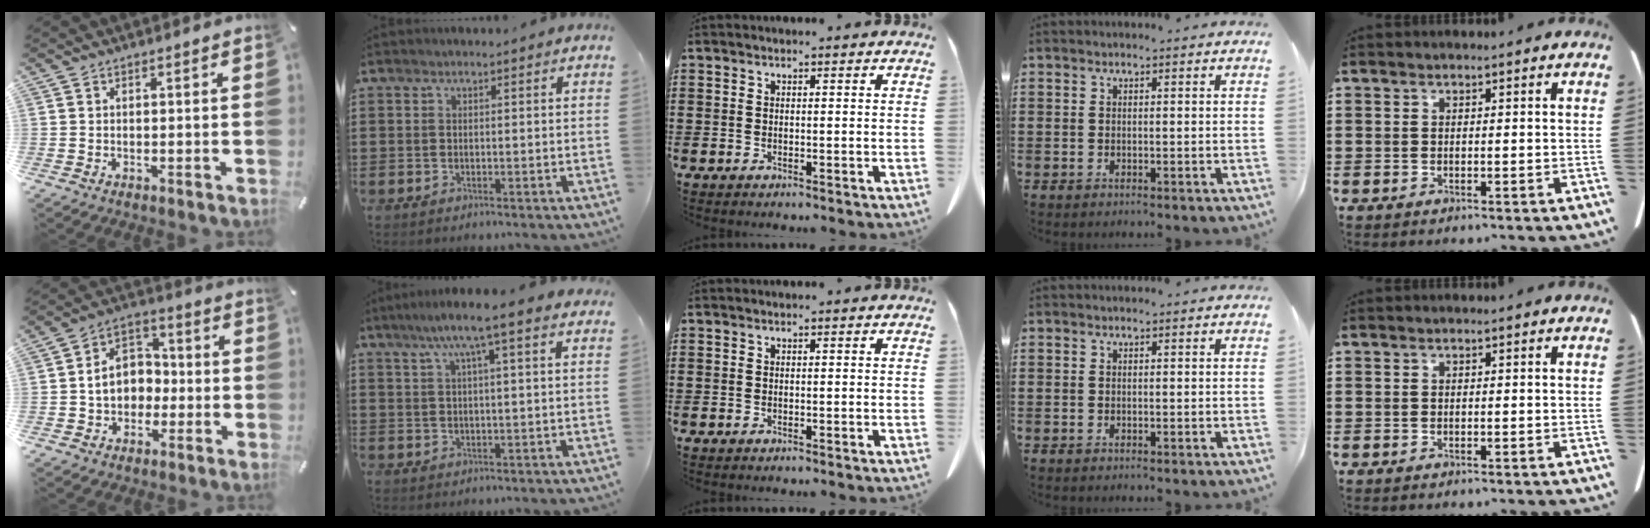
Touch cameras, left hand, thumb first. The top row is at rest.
{"thumb": {"total": 9.4, "force": [-1.5, 7.9, 4.8], "torque": [-0.092, 0.025, -0.027]}, "index": {"total": 6.5, "force": [4.1, -0.1, 5.1], "torque": [-0.110, -0.002, 0.068]}}